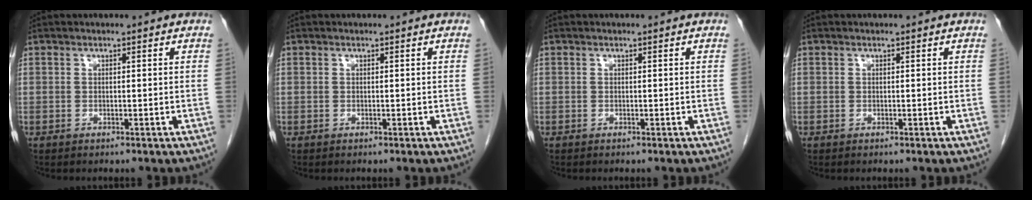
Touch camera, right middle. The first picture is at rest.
{"total": 0.0}
{"total": 0.0}
{"total": 0.0}